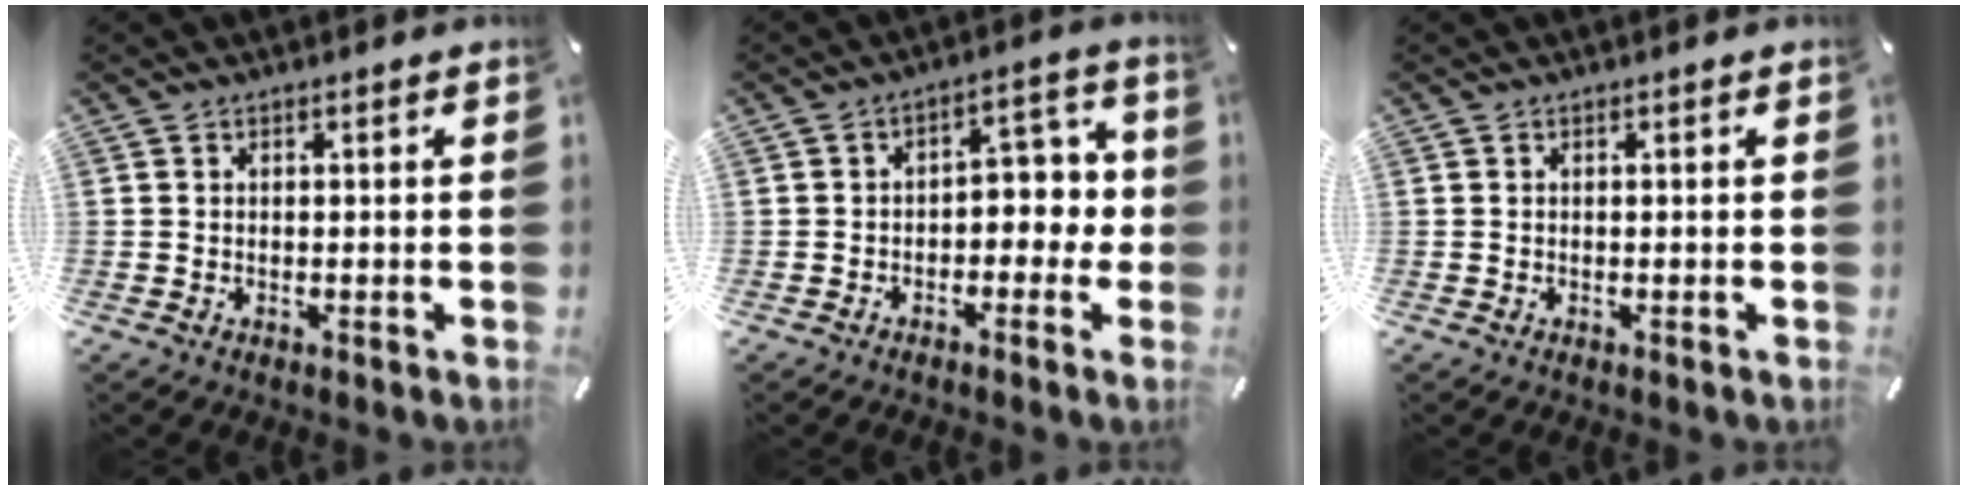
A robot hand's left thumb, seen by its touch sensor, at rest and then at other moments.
{"total": 6.4, "force": [-1.0, 4.6, 4.4], "torque": [-0.058, 0.006, -0.026]}
{"total": 0.0}